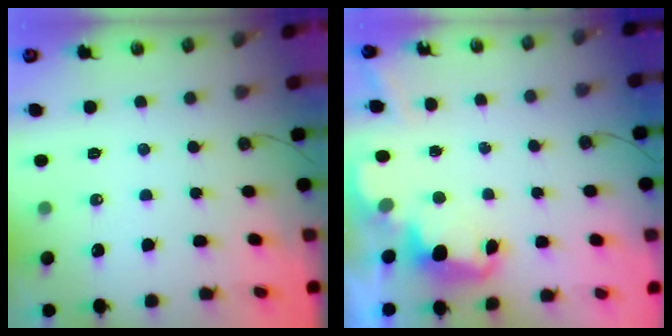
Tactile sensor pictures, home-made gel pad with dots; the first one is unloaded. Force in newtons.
{"total": 2.4, "press": 2.3, "slide": 0.6}